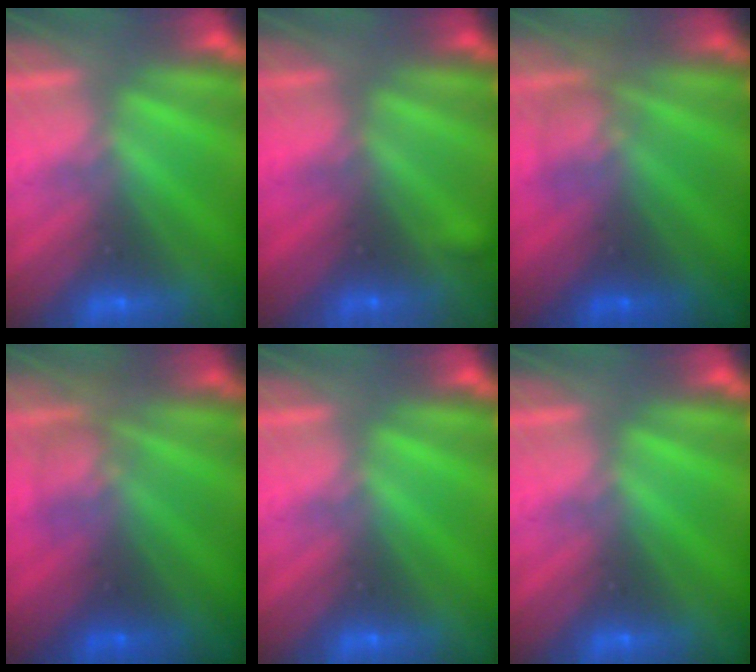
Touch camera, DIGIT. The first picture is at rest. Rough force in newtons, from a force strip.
{"total": 2.6}
{"total": 2.7}
{"total": 2.7}
{"total": 0.0}
{"total": 0.0}